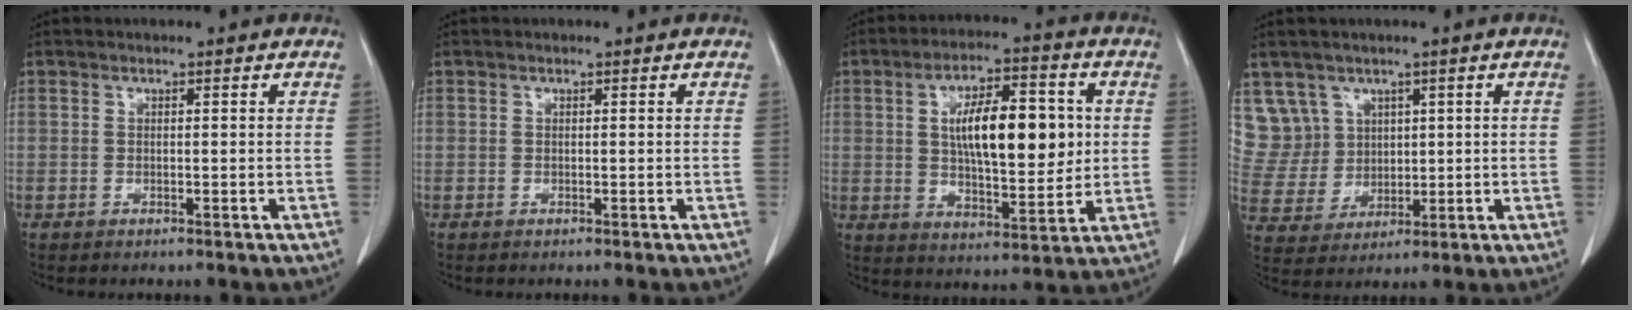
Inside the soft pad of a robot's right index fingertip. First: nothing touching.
{"total": 0.0}
{"total": 14.1, "force": [2.1, 5.0, 13.0], "torque": [-0.216, 0.012, 0.036]}
{"total": 8.3, "force": [4.3, 7.1, 0.0], "torque": [-0.009, 0.026, 0.103]}